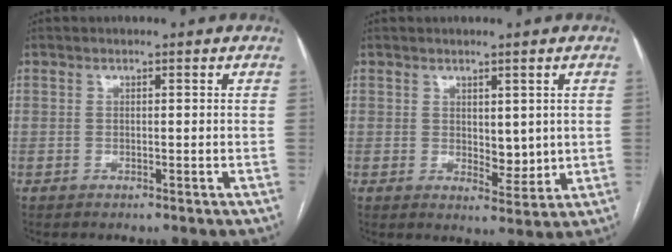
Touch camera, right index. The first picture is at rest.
{"total": 4.3, "force": [0.6, 2.2, 3.6], "torque": [-0.050, -0.011, 0.018]}